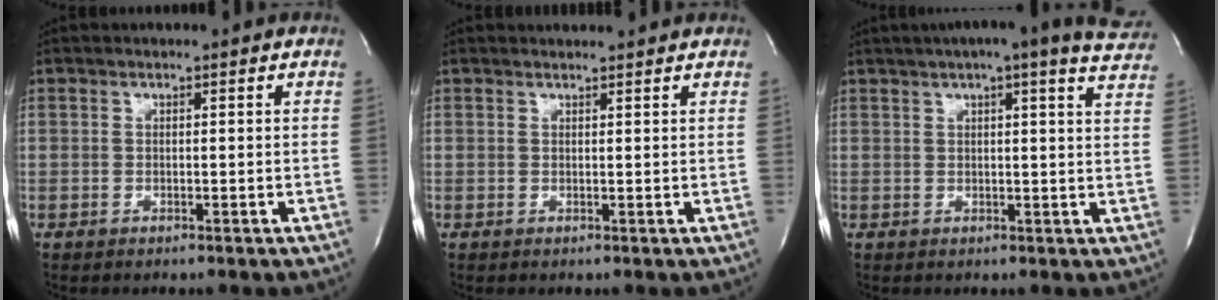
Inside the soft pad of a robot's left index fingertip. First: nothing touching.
{"total": 2.8, "force": [2.7, 0.1, 0.4], "torque": [-0.011, 0.014, 0.035]}
{"total": 16.5, "force": [13.8, 1.5, 9.0], "torque": [-0.133, 0.014, 0.156]}